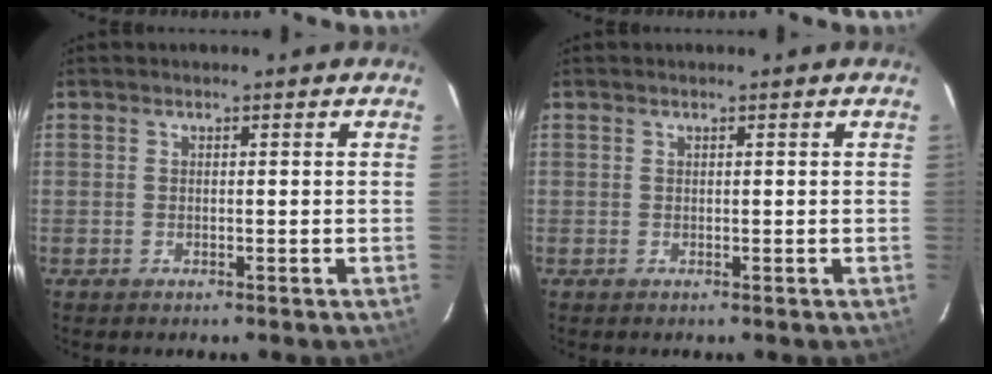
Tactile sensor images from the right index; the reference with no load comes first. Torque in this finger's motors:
{"motor_torque": [0.13, 0.17, -0.02, 0.00]}